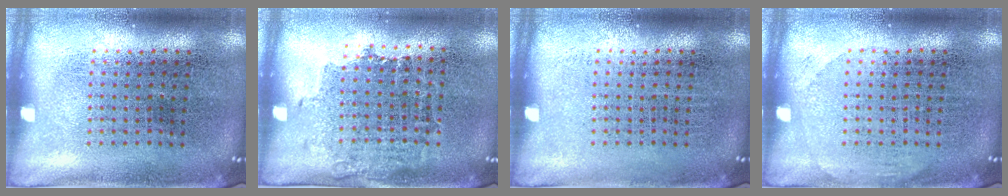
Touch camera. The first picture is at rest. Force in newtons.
{"total": 1.0, "press": 0.9, "slide": 0.6}
{"total": 0.0}
{"total": 0.8, "press": 0.8, "slide": 0.2}